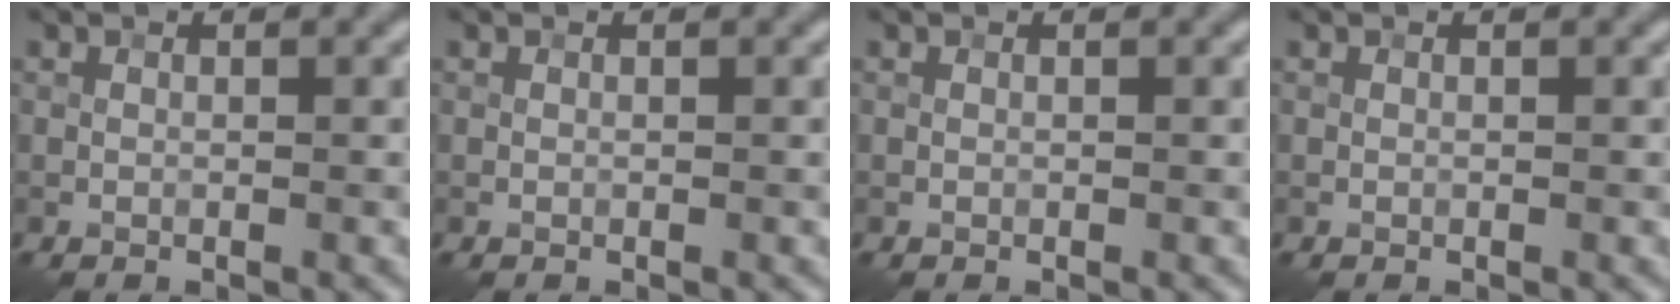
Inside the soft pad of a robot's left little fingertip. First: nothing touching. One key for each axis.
{"total": 0.0}
{"total": 0.0}
{"total": 0.0}